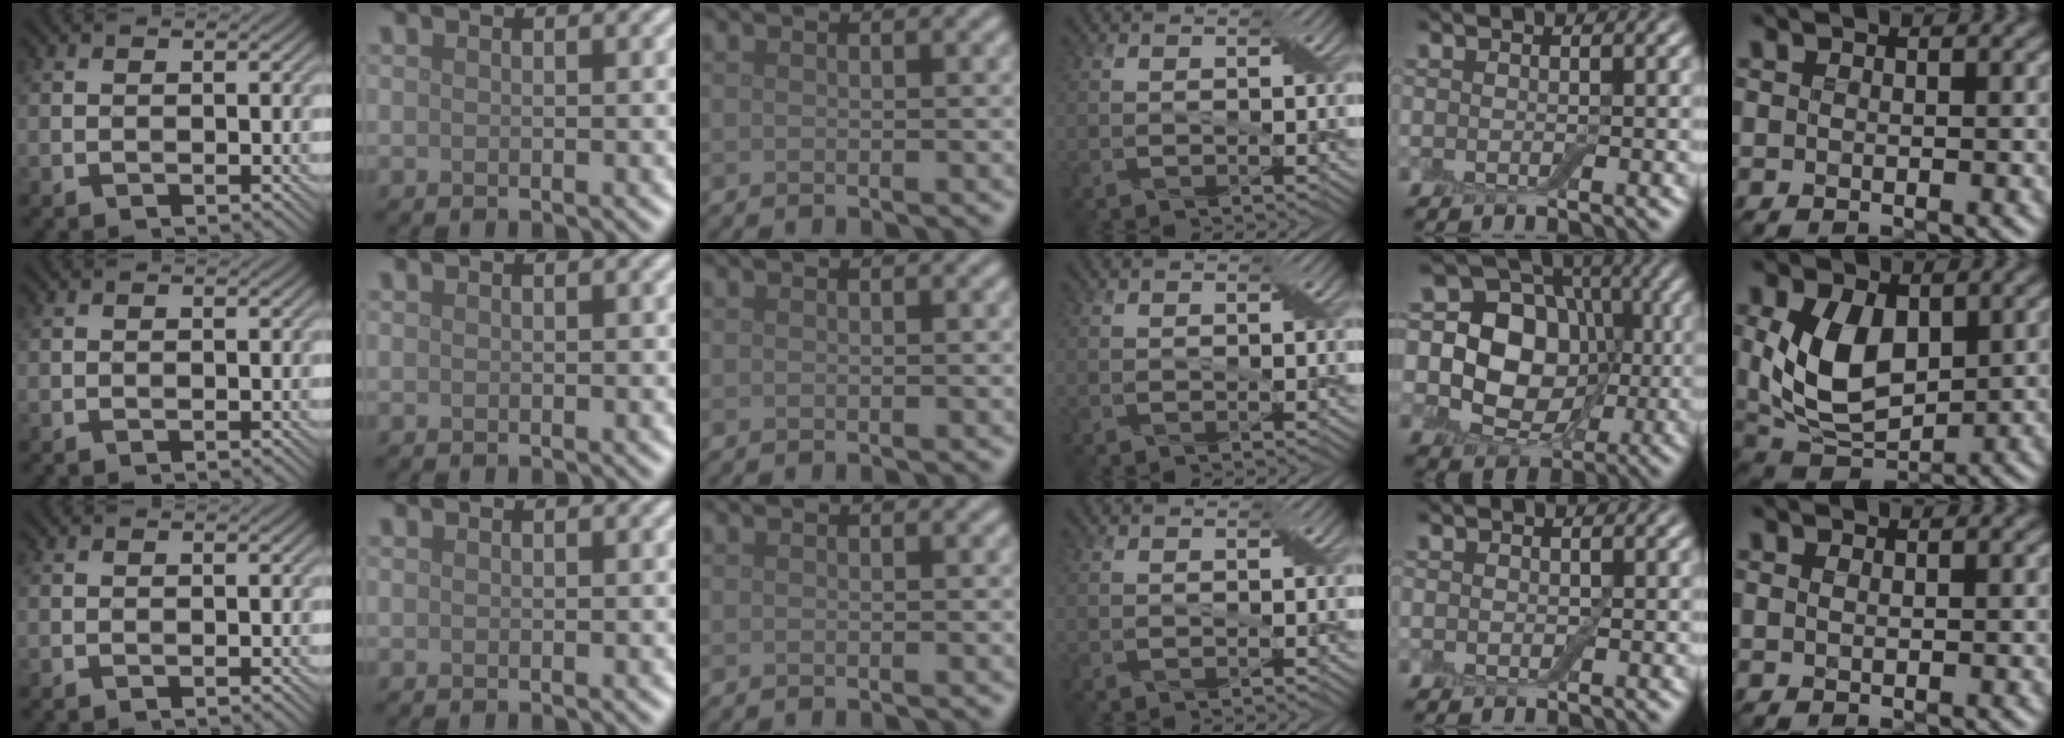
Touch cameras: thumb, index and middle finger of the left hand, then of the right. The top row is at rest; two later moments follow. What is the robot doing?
{"motion": "extract", "object": "drawer"}